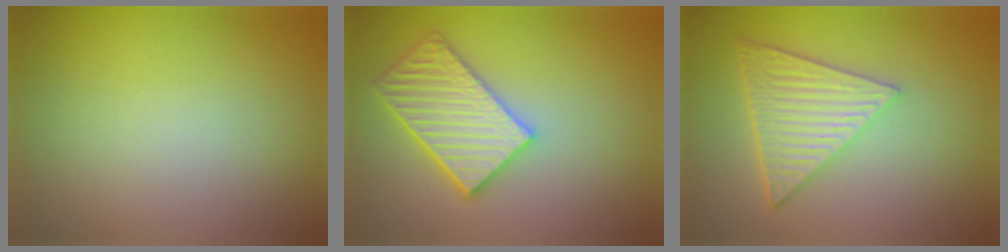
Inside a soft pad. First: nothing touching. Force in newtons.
{"total": 5.2, "press": 4.6, "slide": 2.4}
{"total": 6.6, "press": 4.7, "slide": 4.6}